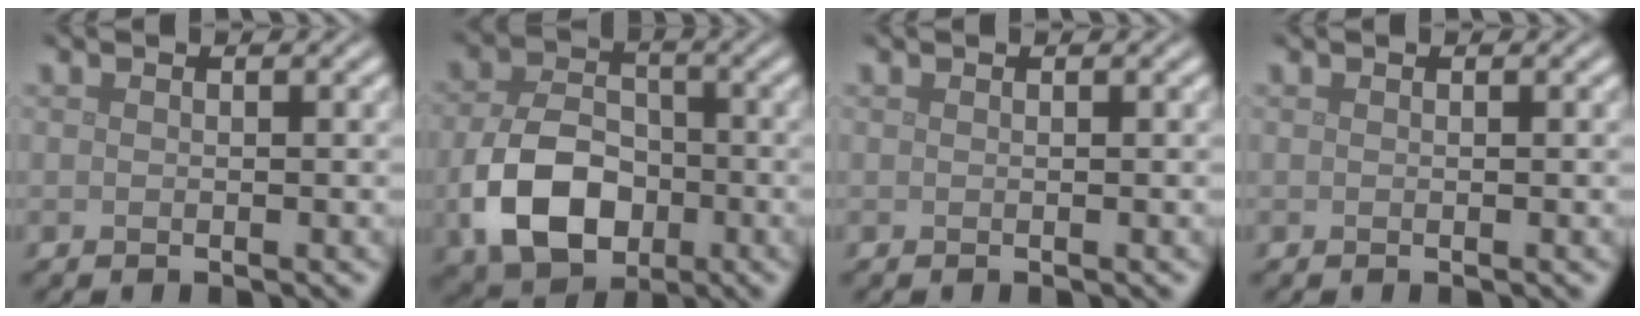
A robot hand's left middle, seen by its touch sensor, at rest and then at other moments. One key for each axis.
{"total": 8.1, "fx": -2.5, "fy": 5.7, "fz": 5.2, "tx": -0.110, "ty": -0.010, "tz": -0.046}
{"total": 0.0}
{"total": 0.0}